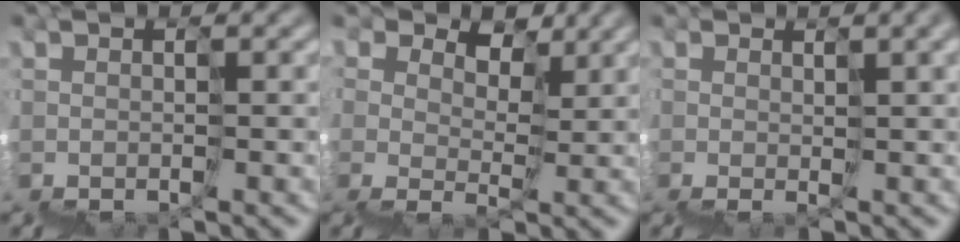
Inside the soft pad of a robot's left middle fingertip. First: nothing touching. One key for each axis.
{"total": 4.4, "fx": 3.5, "fy": 2.7, "fz": 0.5, "tx": 0.007, "ty": 0.018, "tz": 0.069}
{"total": 6.7, "fx": 2.4, "fy": 2.6, "fz": 5.7, "tx": -0.064, "ty": 0.019, "tz": 0.054}